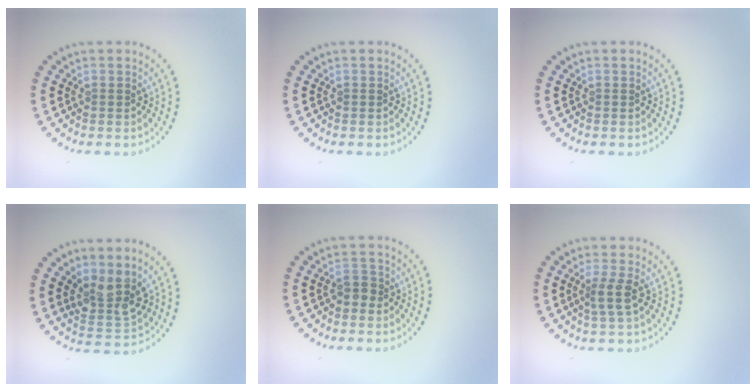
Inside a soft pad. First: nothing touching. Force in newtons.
{"total": 0.0}
{"total": 0.0}
{"total": 3.6, "press": 3.2, "slide": 1.7}
{"total": 1.4, "press": 1.3, "slide": 0.5}
{"total": 1.8, "press": 1.5, "slide": 1.1}